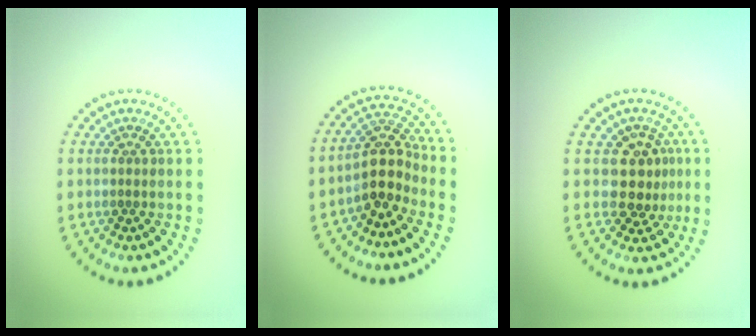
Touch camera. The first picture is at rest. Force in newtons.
{"total": 3.7, "press": 2.9, "slide": 2.2}
{"total": 3.2, "press": 2.7, "slide": 1.6}